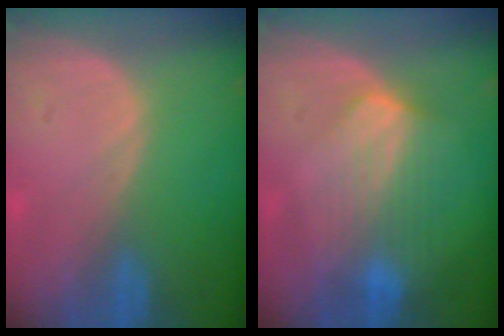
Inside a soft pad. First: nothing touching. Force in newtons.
{"total": 7.4, "press": 6.6, "slide": 3.2}